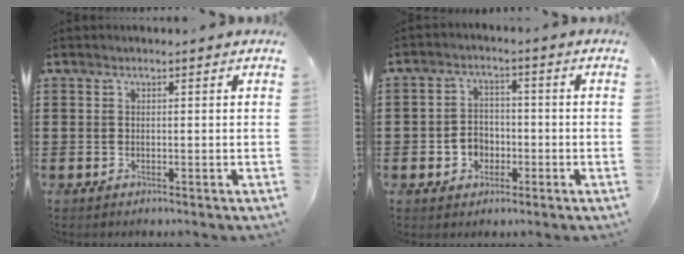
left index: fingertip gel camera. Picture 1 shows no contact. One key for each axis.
{"total": 3.9, "fx": -1.5, "fy": 3.2, "fz": 1.5, "tx": -0.037, "ty": 0.005, "tz": -0.033}